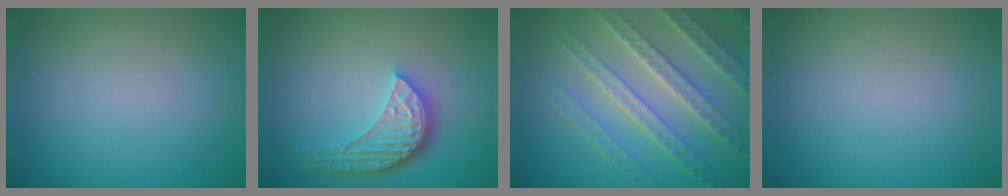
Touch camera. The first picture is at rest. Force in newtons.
{"total": 5.2, "press": 3.9, "slide": 3.5}
{"total": 7.2, "press": 5.5, "slide": 4.6}
{"total": 0.0}